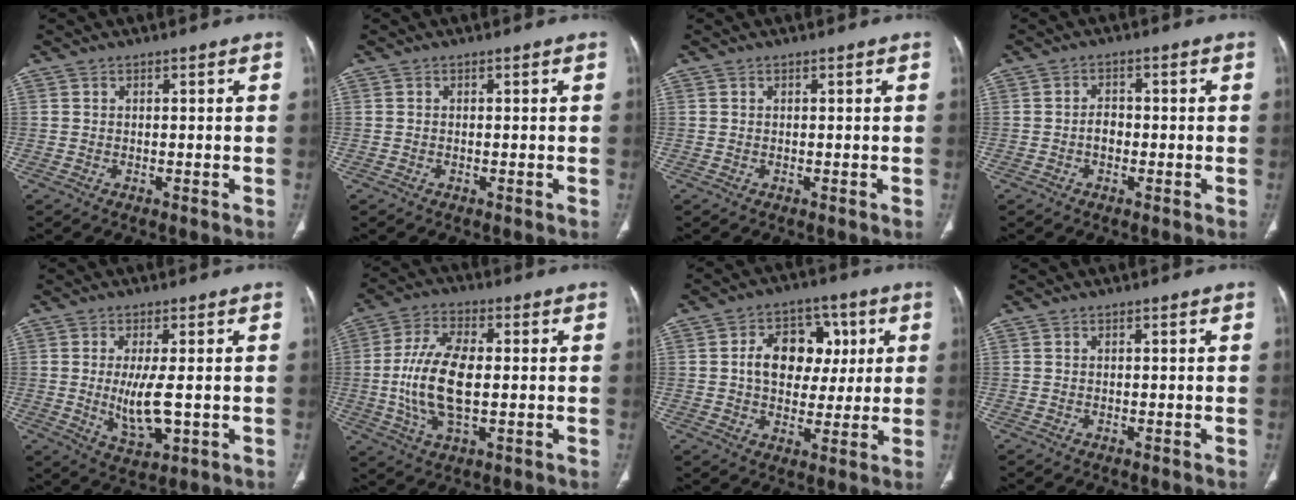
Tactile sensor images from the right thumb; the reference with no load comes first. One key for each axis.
{"total": 0.0}
{"total": 0.0}
{"total": 2.5, "fx": -0.7, "fy": 1.7, "fz": 1.6, "tx": -0.017, "ty": 0.010, "tz": -0.016}
{"total": 7.8, "fx": -0.3, "fy": 2.7, "fz": 7.3, "tx": -0.141, "ty": -0.021, "tz": 0.003}
{"total": 13.4, "fx": -0.4, "fy": 6.4, "fz": 11.8, "tx": -0.242, "ty": 0.005, "tz": -0.007}
{"total": 12.7, "fx": 2.1, "fy": 9.4, "fz": 8.2, "tx": -0.082, "ty": 0.010, "tz": 0.033}
{"total": 0.0}